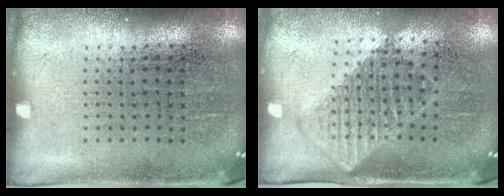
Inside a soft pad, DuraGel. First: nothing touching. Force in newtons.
{"total": 1.2, "press": 1.1, "slide": 0.5}